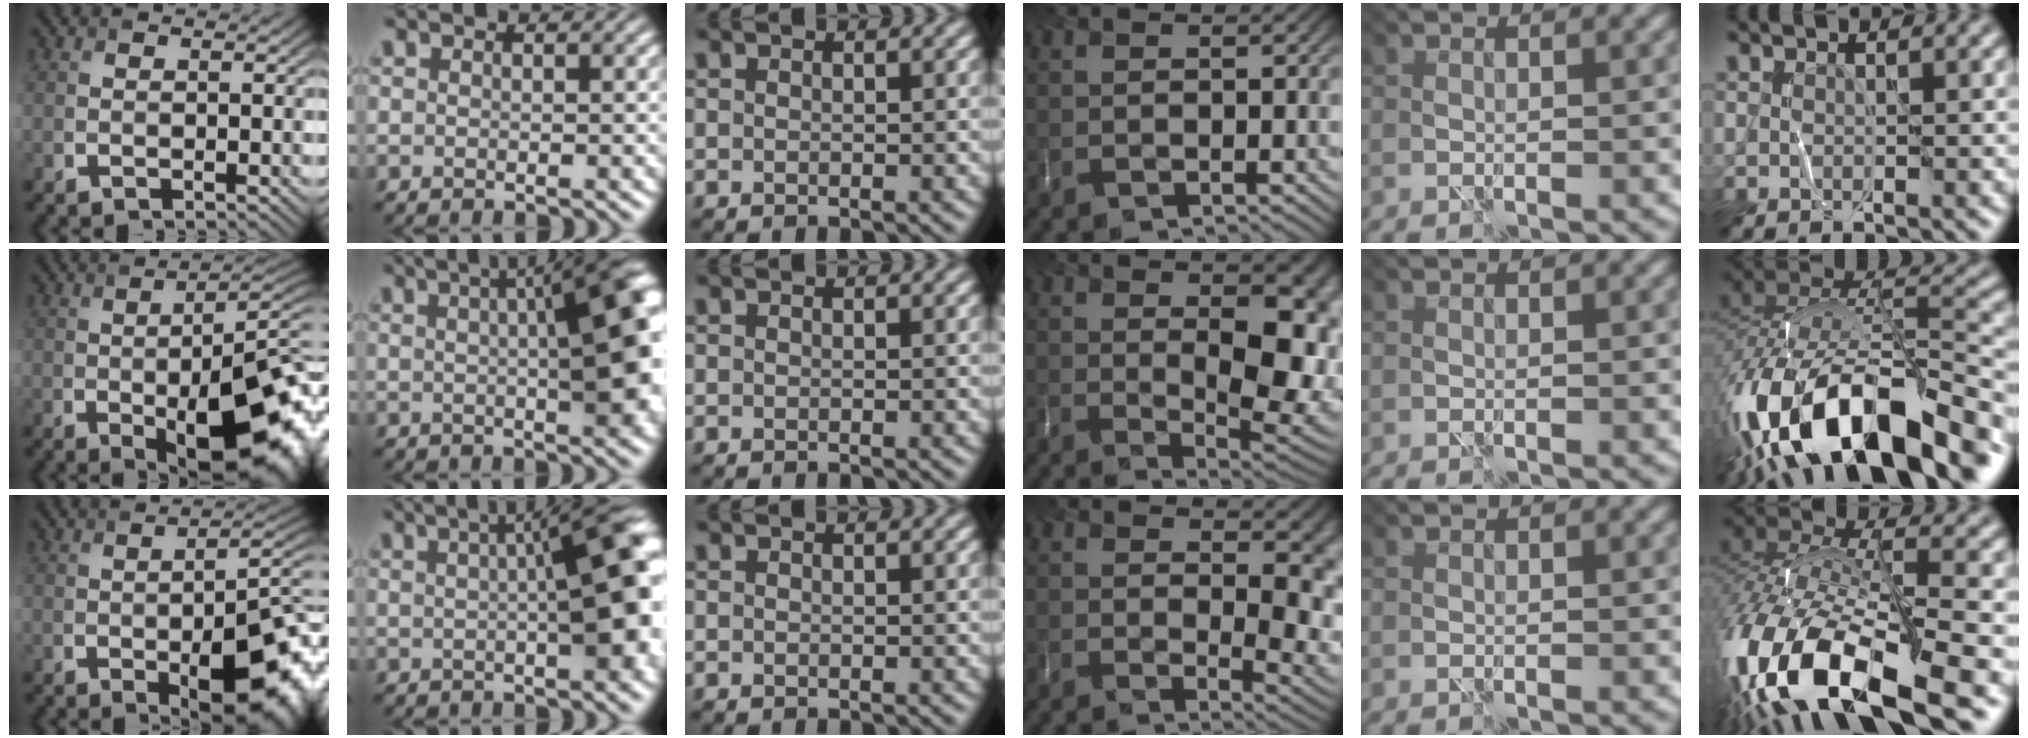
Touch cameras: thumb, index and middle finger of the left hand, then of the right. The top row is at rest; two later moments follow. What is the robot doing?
{"motion": "wrap", "object": "string"}